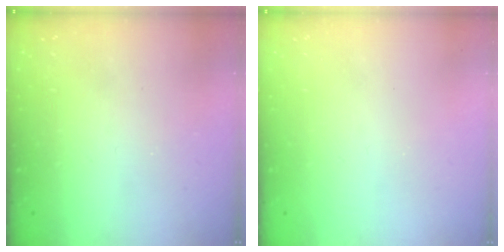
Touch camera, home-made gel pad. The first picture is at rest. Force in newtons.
{"total": 0.0}